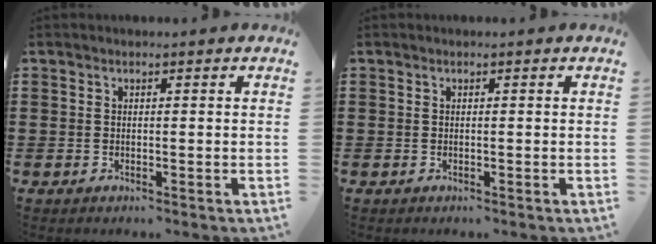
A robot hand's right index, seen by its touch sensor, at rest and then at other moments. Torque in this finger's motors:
{"motor_torque": [0.59, 0.54, 0.00, 0.00]}